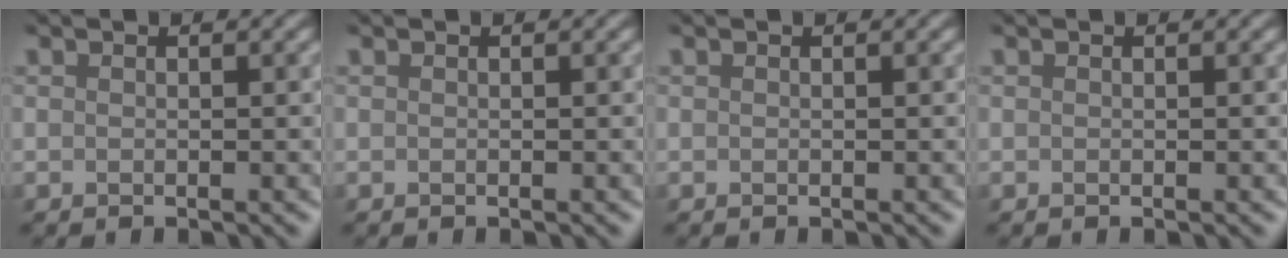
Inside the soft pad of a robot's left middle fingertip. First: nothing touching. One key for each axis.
{"total": 0.0}
{"total": 0.0}
{"total": 0.0}